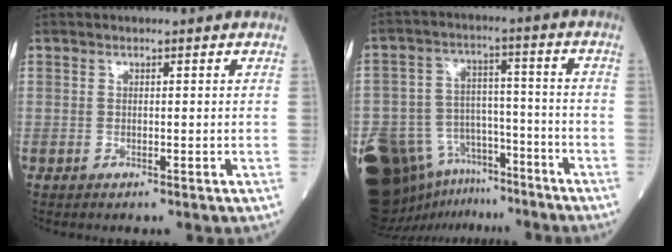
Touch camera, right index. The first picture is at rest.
{"total": 18.8, "force": [-13.7, 10.6, 7.4], "torque": [-0.160, 0.034, -0.212]}